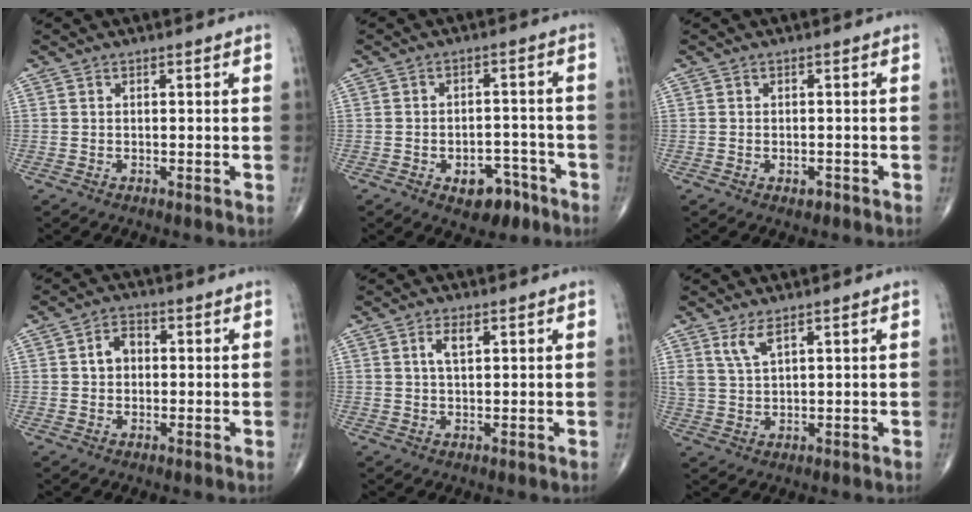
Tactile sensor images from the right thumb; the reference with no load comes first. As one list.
[{"total": 7.2, "force": [-3.9, 4.4, 4.1], "torque": [-0.024, 0.037, -0.051]}, {"total": 1.3, "force": [-0.7, 0.8, 0.8], "torque": [-0.007, 0.004, -0.007]}, {"total": 3.9, "force": [0.3, 3.0, 2.5], "torque": [-0.033, 0.016, 0.000]}, {"total": 2.8, "force": [1.2, 1.1, 2.3], "torque": [-0.047, 0.001, 0.023]}, {"total": 3.7, "force": [2.4, 1.0, 2.7], "torque": [-0.059, -0.013, 0.055]}]